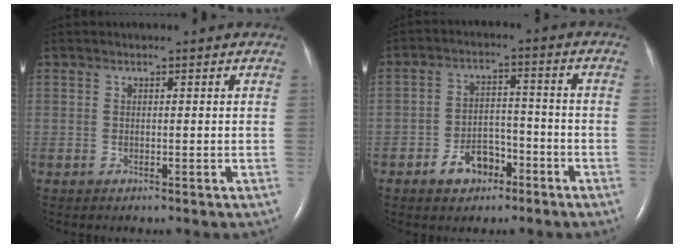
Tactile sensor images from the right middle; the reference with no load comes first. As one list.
[{"total": 5.8, "force": [-3.5, 3.6, 3.0], "torque": [-0.052, 0.015, -0.055]}]